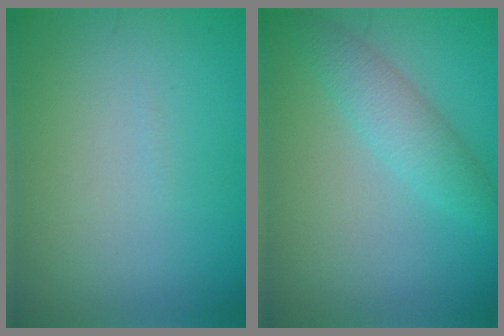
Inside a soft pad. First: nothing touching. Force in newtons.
{"total": 2.9, "press": 2.9, "slide": 0.1}